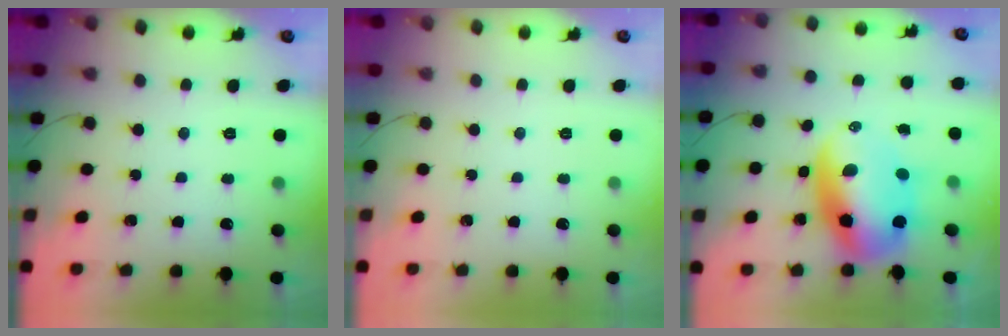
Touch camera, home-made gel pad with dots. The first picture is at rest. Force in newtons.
{"total": 0.0}
{"total": 13.3, "press": 12.8, "slide": 3.5}